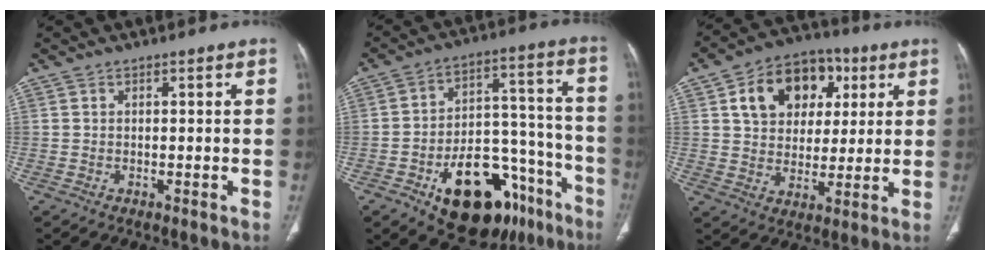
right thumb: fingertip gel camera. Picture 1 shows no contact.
{"total": 23.5, "force": [-12.7, 13.0, 14.9], "torque": [-0.160, 0.092, -0.181]}
{"total": 15.4, "force": [5.4, 11.4, 8.8], "torque": [-0.103, 0.001, 0.086]}